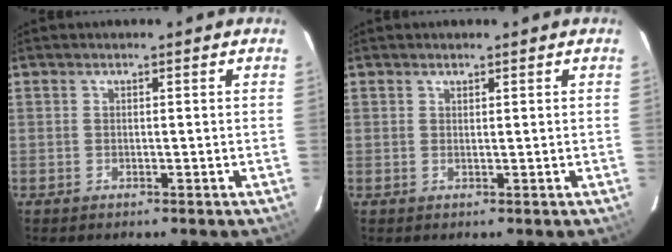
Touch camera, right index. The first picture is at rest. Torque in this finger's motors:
{"motor_torque": [-0.08, 0.16, 0.02, 0.00]}